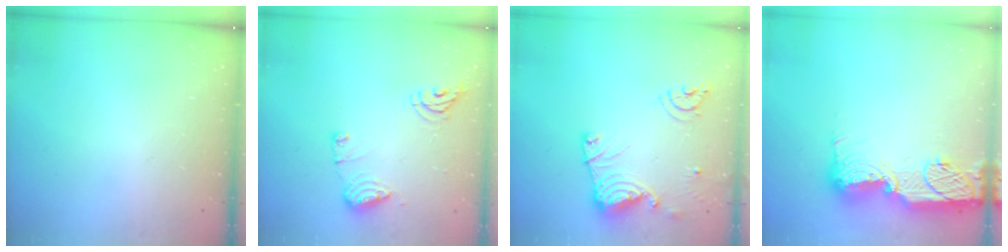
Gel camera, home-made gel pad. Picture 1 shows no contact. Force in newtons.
{"total": 9.4, "press": 9.4, "slide": 0.3}
{"total": 15.2, "press": 15.1, "slide": 1.8}
{"total": 17.3, "press": 17.2, "slide": 1.5}